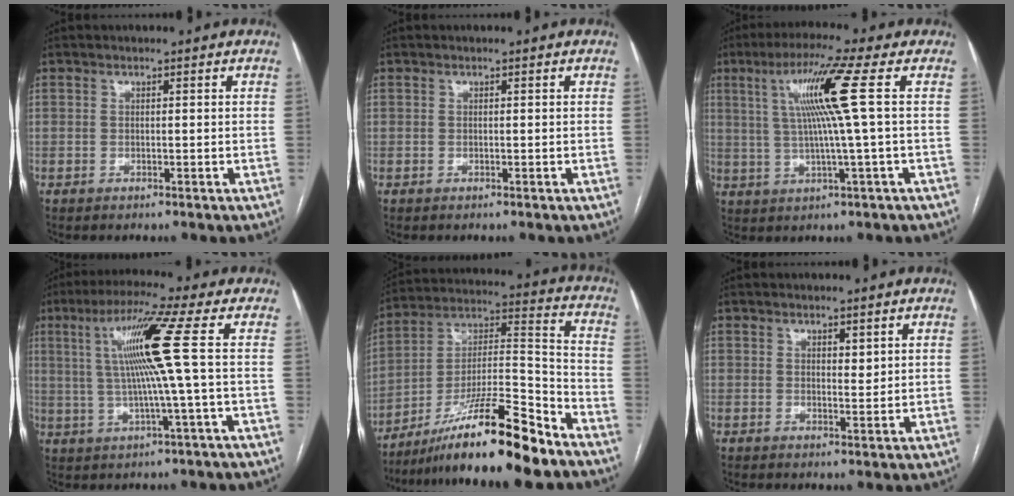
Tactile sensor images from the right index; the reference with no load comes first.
{"total": 0.0}
{"total": 10.1, "force": [2.4, -2.0, 9.6], "torque": [-0.173, 0.014, 0.049]}
{"total": 10.7, "force": [1.8, -2.1, 10.4], "torque": [-0.186, 0.014, 0.036]}
{"total": 18.8, "force": [-13.9, 0.8, 12.7], "torque": [-0.225, -0.005, -0.239]}
{"total": 1.6, "force": [0.9, 0.6, 1.2], "torque": [-0.016, -0.007, 0.016]}